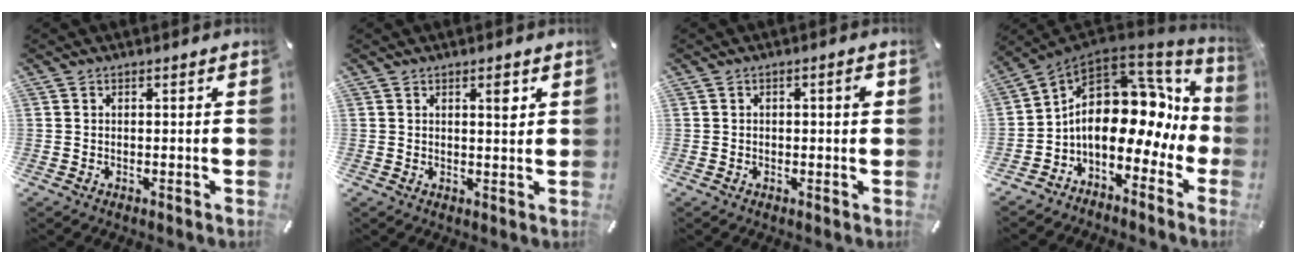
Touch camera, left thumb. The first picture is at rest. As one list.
[{"total": 3.3, "force": [1.5, 1.0, 2.8], "torque": [-0.034, -0.006, 0.018]}, {"total": 2.5, "force": [0.3, 0.8, 2.3], "torque": [-0.035, 0.003, 0.000]}, {"total": 18.4, "force": [2.3, 11.8, 13.9], "torque": [-0.228, -0.038, 0.047]}]